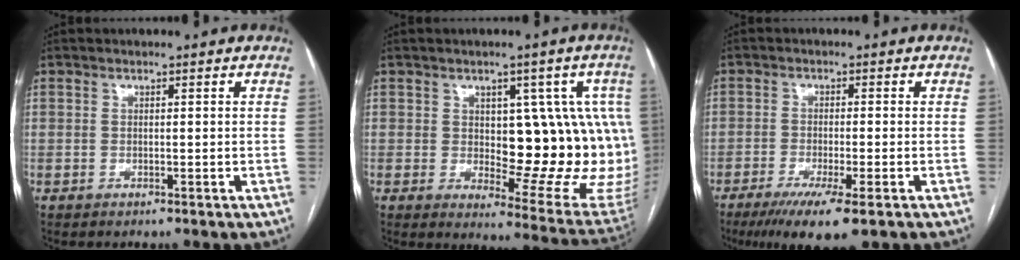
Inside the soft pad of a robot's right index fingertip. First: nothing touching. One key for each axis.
{"total": 16.0, "fx": 1.2, "fy": 6.8, "fz": 14.4, "tx": -0.133, "ty": 0.009, "tz": 0.028}
{"total": 8.3, "fx": -5.0, "fy": 1.0, "fz": 6.5, "tx": -0.108, "ty": -0.021, "tz": -0.079}